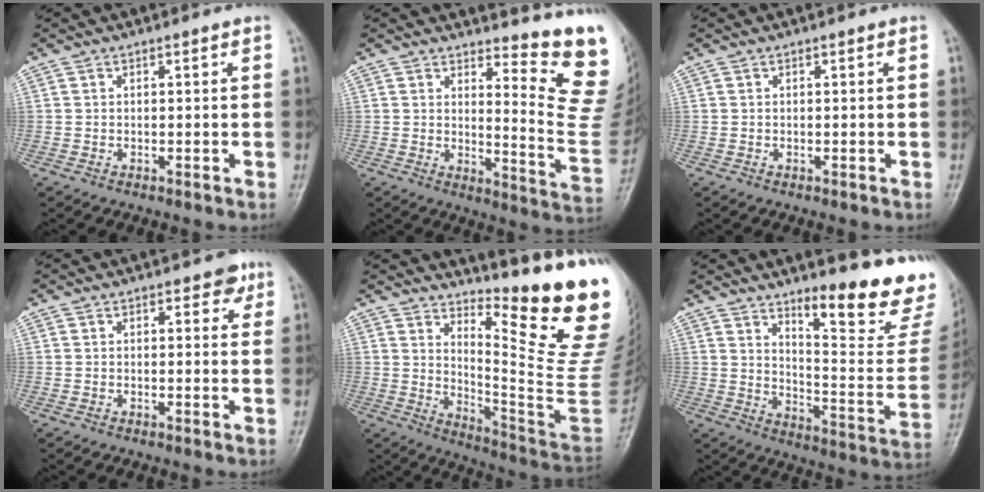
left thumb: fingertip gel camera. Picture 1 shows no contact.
{"total": 13.9, "force": [10.7, 2.8, 8.4], "torque": [-0.075, -0.132, 0.125]}
{"total": 0.0}
{"total": 2.5, "force": [1.3, 1.6, 1.4], "torque": [0.002, -0.003, 0.011]}
{"total": 19.2, "force": [12.3, 1.7, 14.7], "torque": [-0.180, -0.141, 0.186]}
{"total": 20.8, "force": [14.8, 4.5, 13.9], "torque": [-0.148, -0.111, 0.208]}